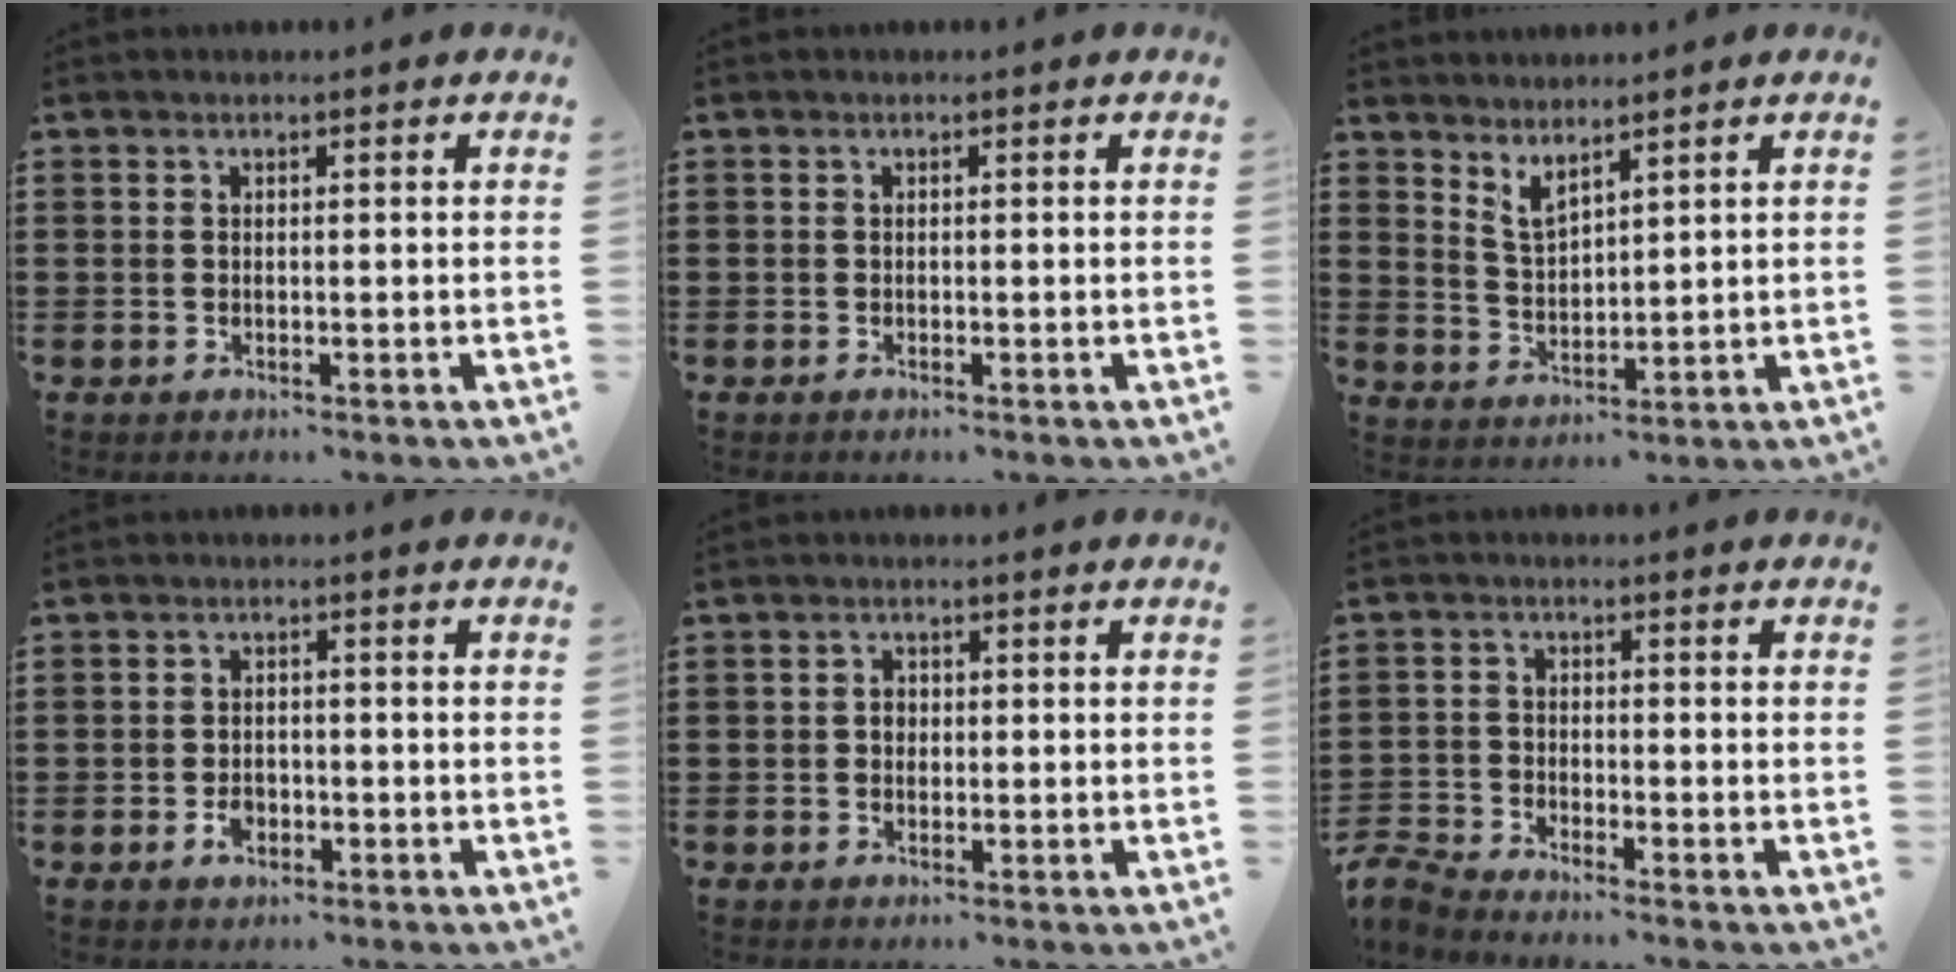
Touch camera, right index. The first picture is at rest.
{"total": 0.0}
{"total": 3.3, "force": [3.1, 0.8, 1.1], "torque": [-0.031, -0.004, 0.057]}
{"total": 2.3, "force": [-1.0, 1.5, 1.5], "torque": [-0.028, 0.001, -0.019]}
{"total": 1.4, "force": [-0.1, 1.1, 0.8], "torque": [-0.016, 0.005, -0.003]}
{"total": 3.4, "force": [-3.4, 0.3, 0.2], "torque": [-0.030, -0.005, -0.078]}